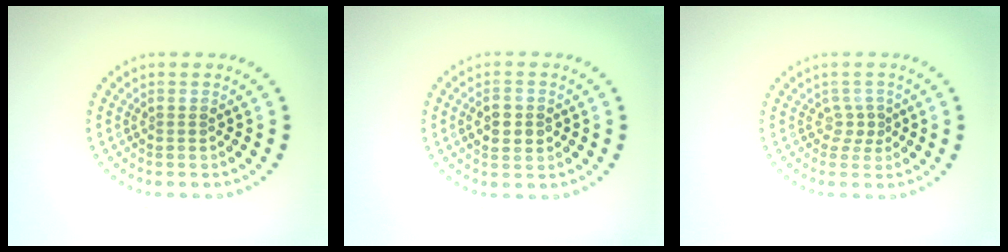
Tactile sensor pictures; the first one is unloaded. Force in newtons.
{"total": 2.3, "press": 2.2, "slide": 0.1}
{"total": 1.3, "press": 0.9, "slide": 0.9}